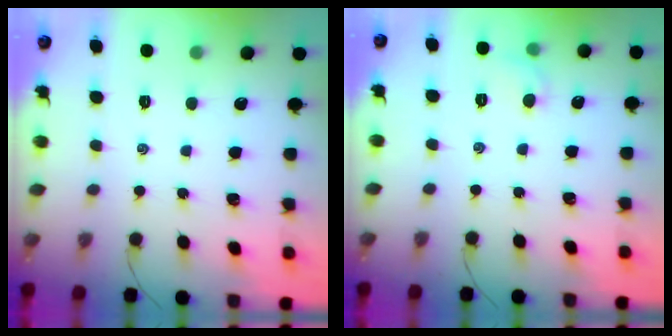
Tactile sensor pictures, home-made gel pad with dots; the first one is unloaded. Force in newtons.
{"total": 4.8, "press": 4.6, "slide": 1.5}